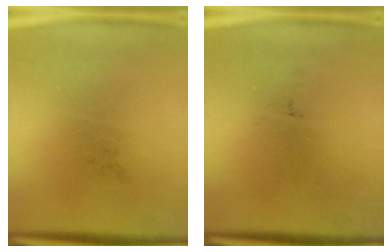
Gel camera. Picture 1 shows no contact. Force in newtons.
{"total": 0.0}